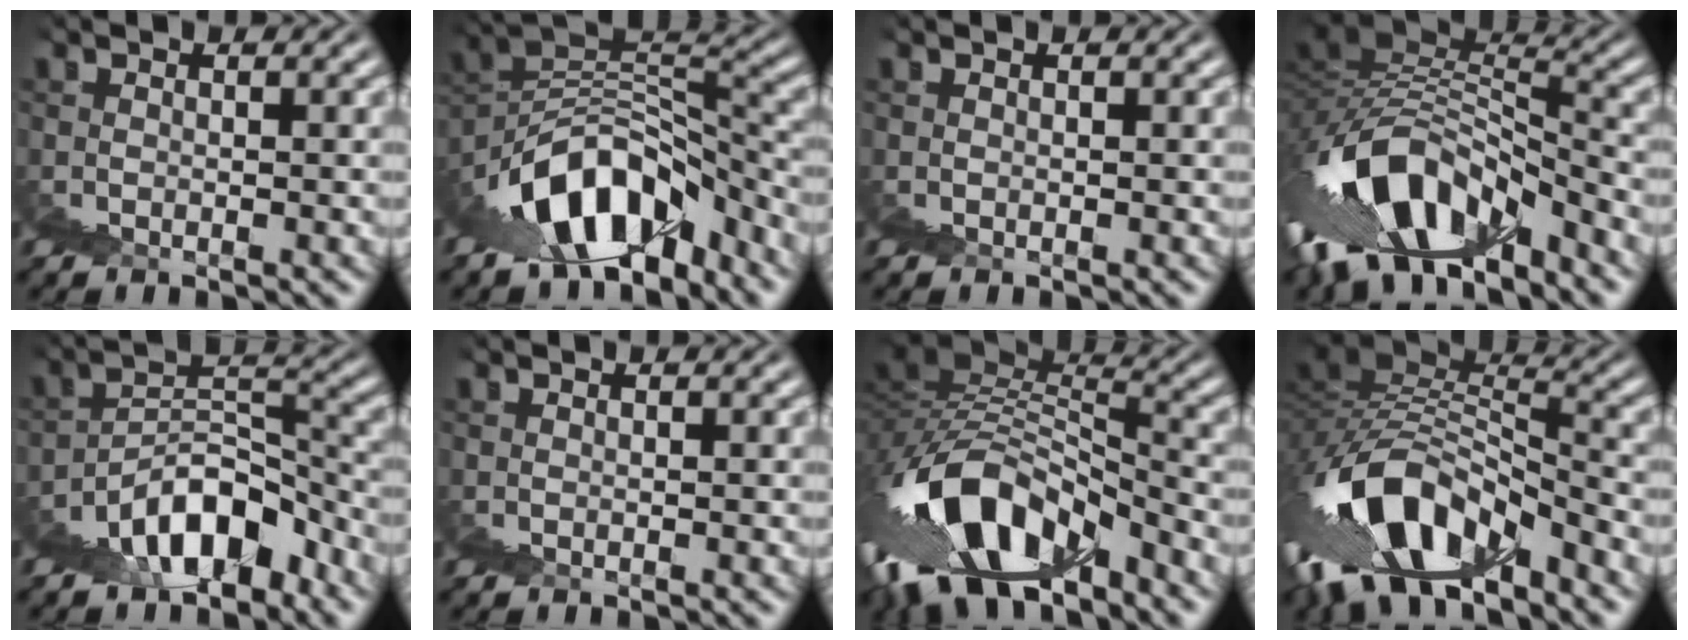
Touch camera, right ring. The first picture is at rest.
{"total": 10.6, "force": [-2.8, 5.8, 8.4], "torque": [-0.117, -0.004, -0.038]}
{"total": 0.0}
{"total": 9.2, "force": [-1.3, 4.4, 7.9], "torque": [-0.129, 0.009, -0.028]}
{"total": 8.1, "force": [-4.4, 4.4, 5.3], "torque": [-0.076, 0.001, -0.066]}
{"total": 0.0}
{"total": 9.7, "force": [-1.4, 4.8, 8.3], "torque": [-0.143, 0.003, -0.025]}
{"total": 8.8, "force": [-0.9, 4.3, 7.7], "torque": [-0.136, 0.005, -0.019]}